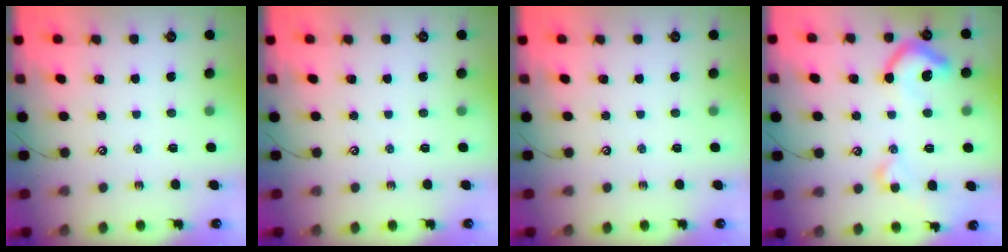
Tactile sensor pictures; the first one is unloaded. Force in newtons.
{"total": 0.0}
{"total": 0.0}
{"total": 9.3, "press": 9.2, "slide": 1.3}